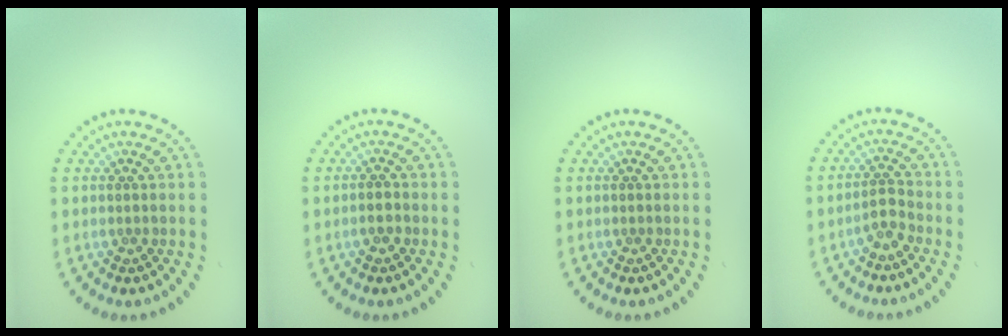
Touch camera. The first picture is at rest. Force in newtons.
{"total": 1.2, "press": 1.1, "slide": 0.5}
{"total": 0.0}
{"total": 1.8, "press": 1.5, "slide": 1.1}